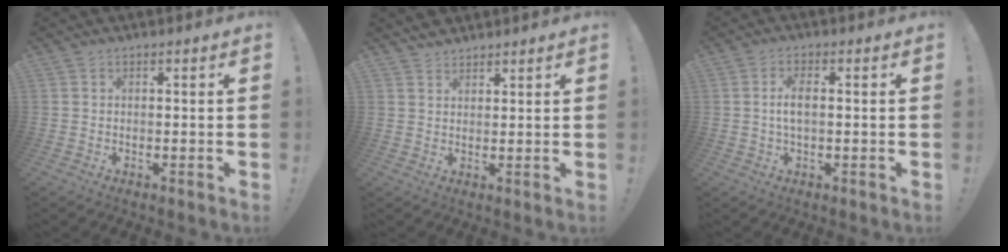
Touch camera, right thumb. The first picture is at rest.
{"total": 3.1, "force": [2.7, 1.4, 0.1], "torque": [0.006, -0.018, 0.051]}
{"total": 4.8, "force": [0.1, 1.8, 4.5], "torque": [-0.090, 0.005, -0.001]}